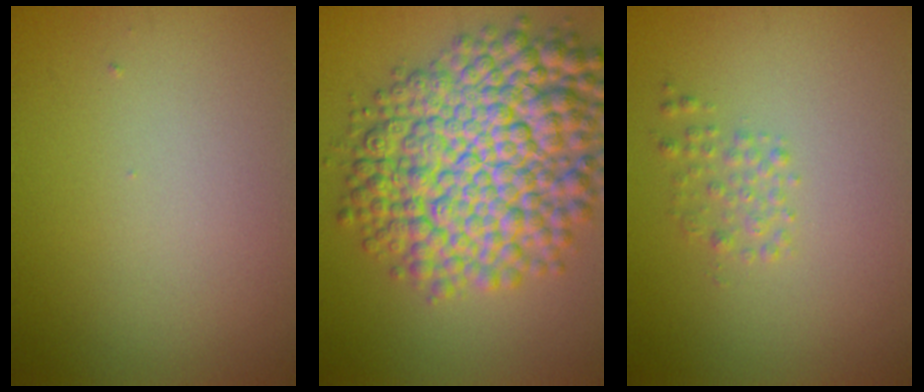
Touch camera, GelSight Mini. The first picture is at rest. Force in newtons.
{"total": 12.8, "press": 12.8, "slide": 0.3}
{"total": 1.4, "press": 1.4, "slide": 0.1}